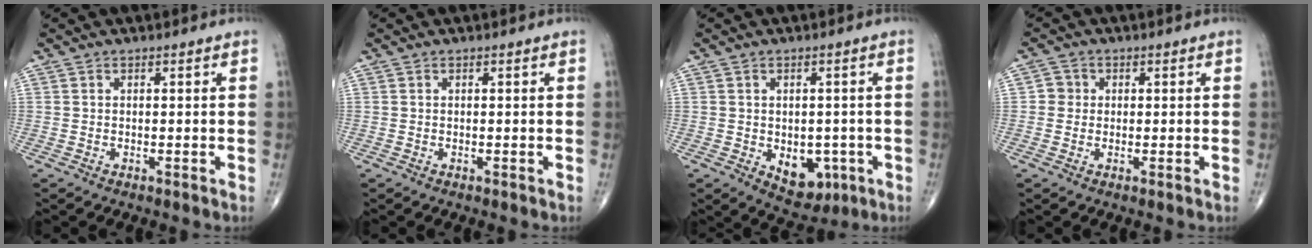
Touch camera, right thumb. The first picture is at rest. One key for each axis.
{"total": 0.0}
{"total": 7.4, "fx": -2.0, "fy": 5.1, "fz": 5.0, "tx": -0.034, "ty": 0.004, "tz": -0.013}
{"total": 2.4, "fx": 0.1, "fy": 2.3, "fz": 0.5, "tx": 0.007, "ty": 0.006, "tz": -0.003}